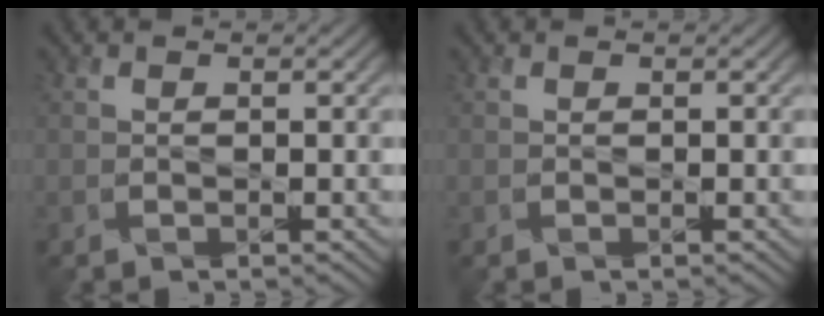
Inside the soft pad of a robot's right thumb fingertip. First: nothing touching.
{"total": 0.0}